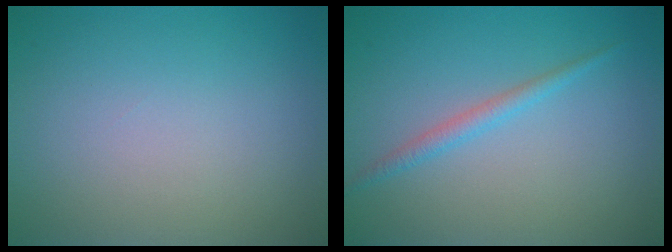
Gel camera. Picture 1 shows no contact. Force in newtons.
{"total": 1.5, "press": 1.5, "slide": 0.1}